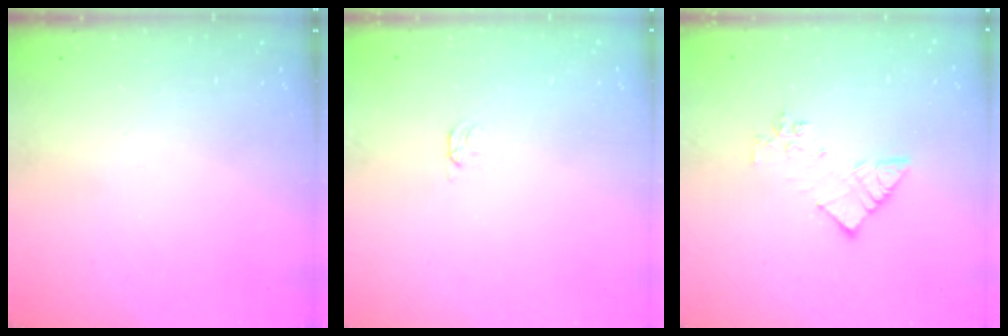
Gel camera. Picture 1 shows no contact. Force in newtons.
{"total": 1.6, "press": 1.6, "slide": 0.4}
{"total": 8.8, "press": 8.8, "slide": 0.7}